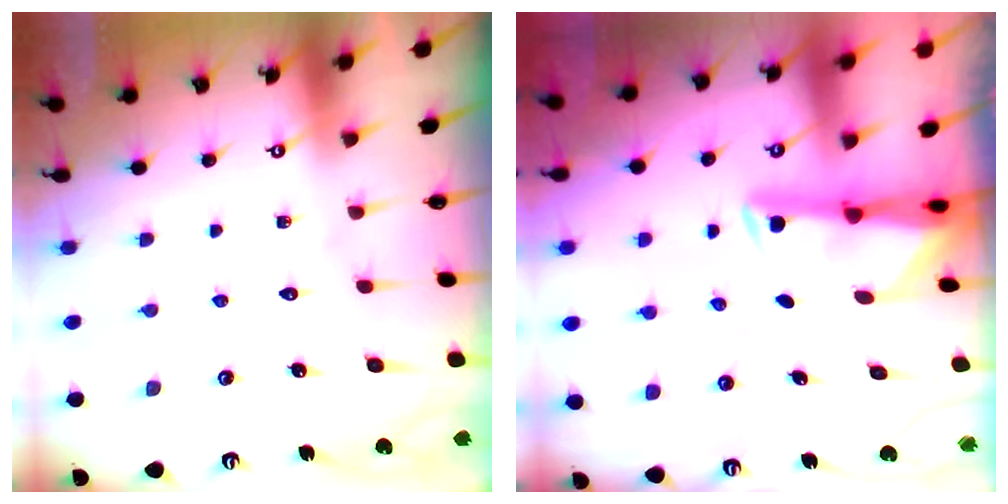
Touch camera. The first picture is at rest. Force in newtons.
{"total": 3.0, "press": 2.9, "slide": 0.5}